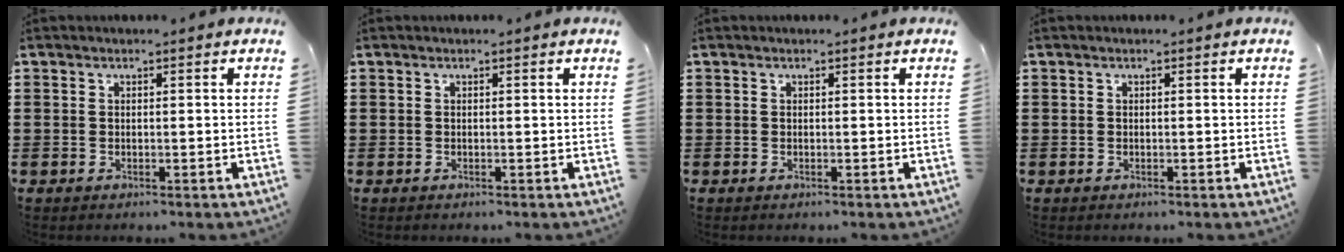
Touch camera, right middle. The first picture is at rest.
{"total": 0.0}
{"total": 0.0}
{"total": 0.0}